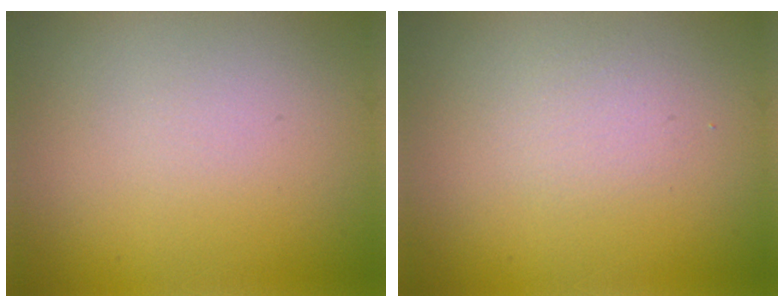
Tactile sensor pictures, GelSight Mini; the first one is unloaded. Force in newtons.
{"total": 1.3, "press": 1.3, "slide": 0.0}